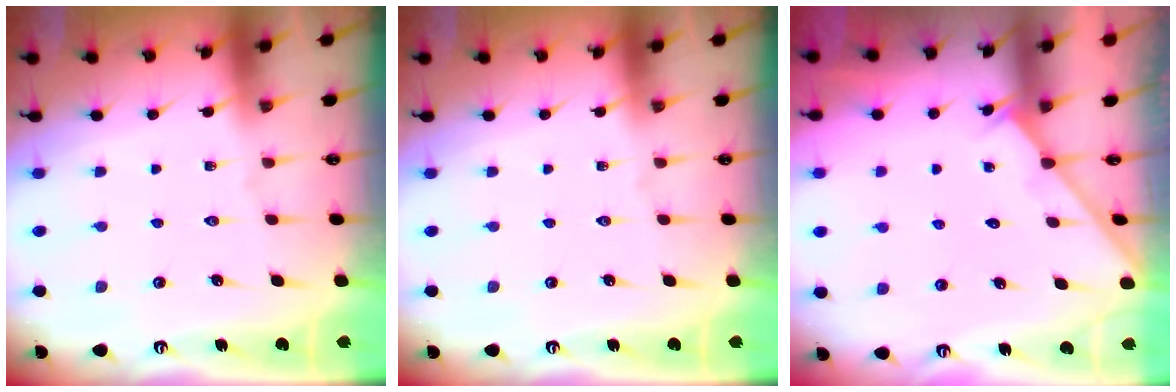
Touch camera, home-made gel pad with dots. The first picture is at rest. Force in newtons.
{"total": 0.0}
{"total": 2.0, "press": 2.0, "slide": 0.2}